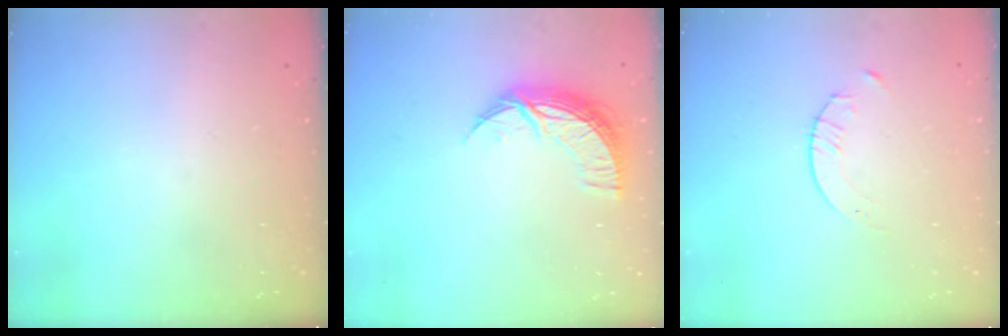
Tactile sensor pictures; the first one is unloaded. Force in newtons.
{"total": 10.0, "press": 10.0, "slide": 0.5}
{"total": 2.1, "press": 2.1, "slide": 0.3}